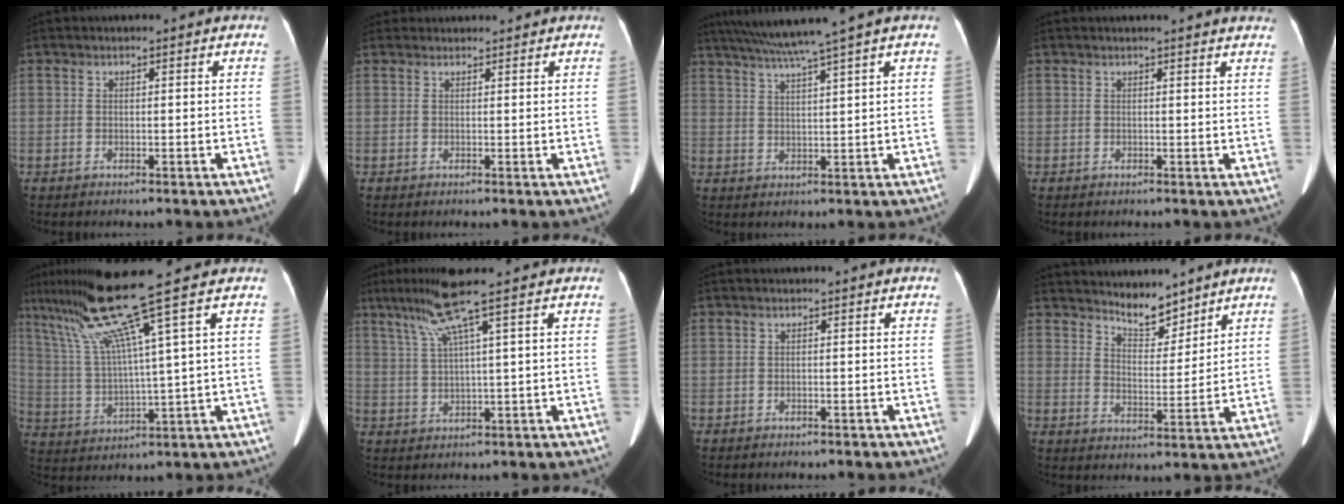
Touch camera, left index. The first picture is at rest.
{"total": 2.6, "force": [2.6, 0.4, 0.0], "torque": [-0.008, 0.021, 0.040]}
{"total": 8.2, "force": [6.5, -2.0, 4.6], "torque": [-0.076, 0.012, 0.109]}
{"total": 7.2, "force": [6.9, 0.3, 2.2], "torque": [-0.023, 0.004, 0.055]}
{"total": 14.1, "force": [8.7, -3.1, 10.7], "torque": [-0.190, 0.005, 0.160]}
{"total": 6.6, "force": [3.8, -1.8, 5.1], "torque": [-0.105, 0.007, 0.076]}
{"total": 1.1, "force": [-1.0, 0.3, 0.4], "torque": [-0.010, -0.002, -0.011]}
{"total": 6.0, "force": [5.6, 1.6, 1.8], "torque": [-0.038, -0.005, 0.104]}